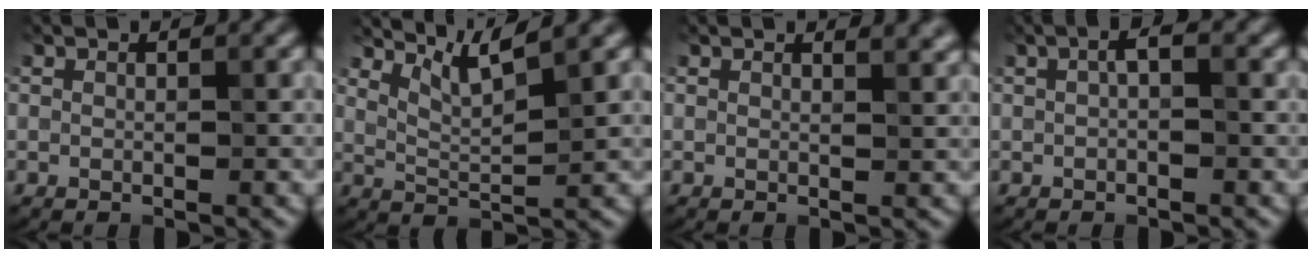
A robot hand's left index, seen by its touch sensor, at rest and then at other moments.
{"total": 3.7, "force": [2.9, 0.5, 2.2], "torque": [-0.039, 0.000, 0.061]}
{"total": 1.8, "force": [1.5, 0.5, 0.8], "torque": [-0.004, 0.000, 0.016]}
{"total": 1.3, "force": [0.1, 0.4, 1.3], "torque": [-0.025, 0.004, 0.001]}